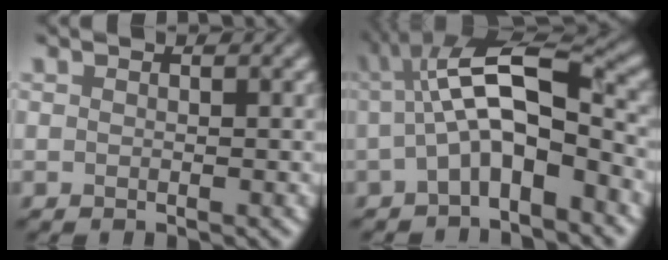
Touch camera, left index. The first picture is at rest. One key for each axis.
{"total": 7.6, "fx": -1.0, "fy": 2.7, "fz": 7.0, "tx": -0.119, "ty": 0.018, "tz": -0.031}